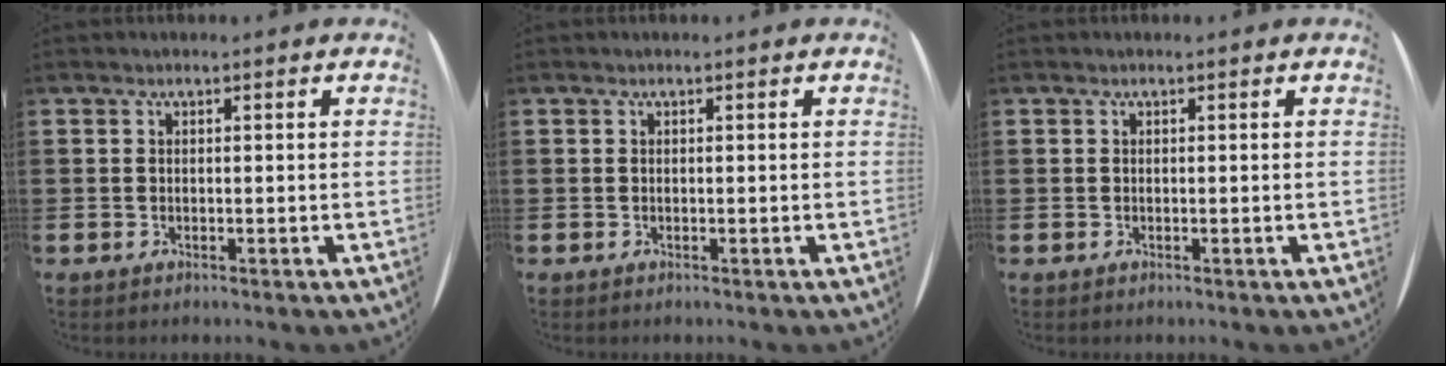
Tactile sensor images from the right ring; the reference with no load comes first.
{"total": 0.0}
{"total": 0.0}